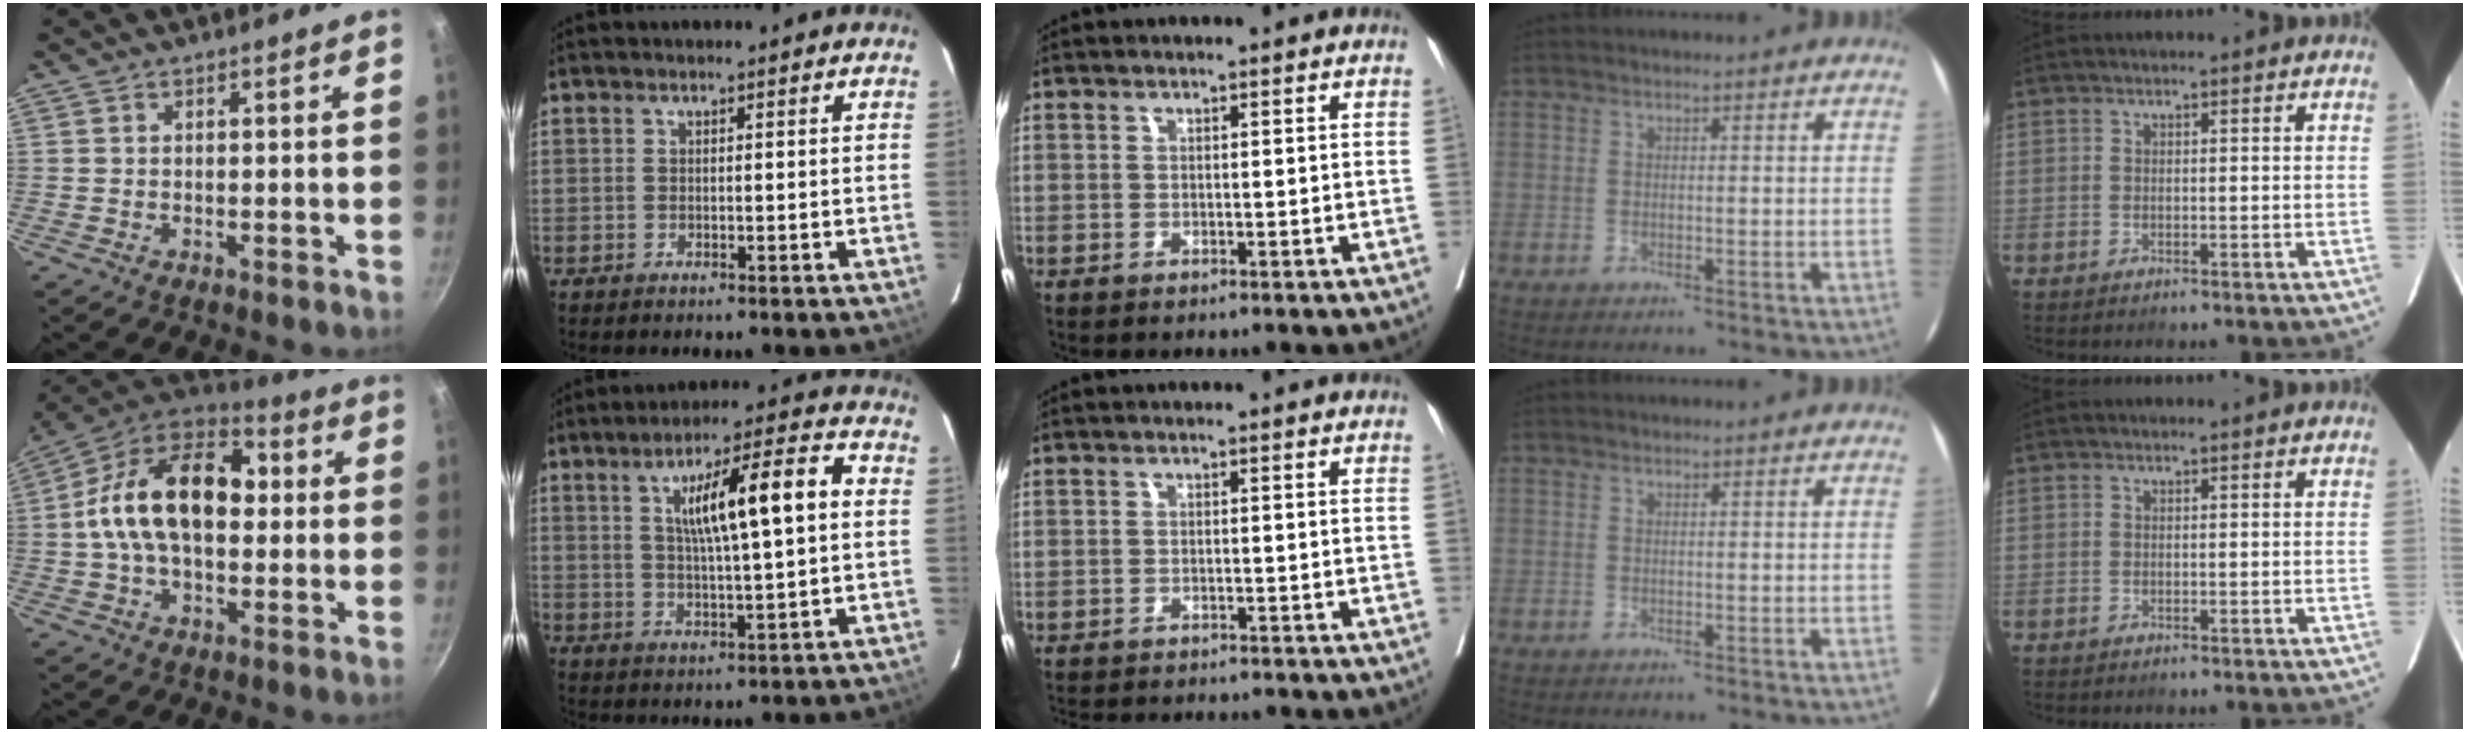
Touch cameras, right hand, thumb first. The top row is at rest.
{"thumb": {"total": 21.0, "force": [1.5, 12.7, 16.7], "torque": [-0.274, 0.032, 0.018]}, "index": {"total": 13.0, "force": [2.9, 1.3, 12.6], "torque": [-0.200, 0.020, 0.047]}, "middle": {"total": 8.5, "force": [-8.0, 1.3, 2.6], "torque": [-0.033, -0.010, -0.103]}}